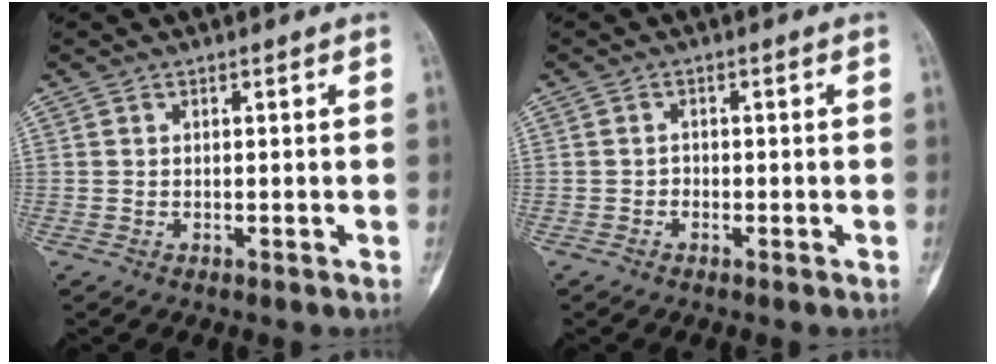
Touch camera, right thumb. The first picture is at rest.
{"total": 0.9, "force": [-0.5, 0.7, 0.2], "torque": [0.008, 0.005, -0.014]}